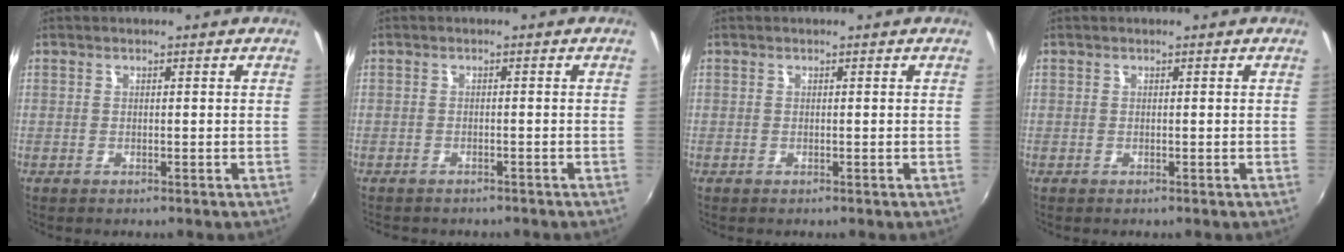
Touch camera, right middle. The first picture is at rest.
{"total": 2.7, "force": [-2.4, 1.0, 0.7], "torque": [-0.023, -0.013, -0.036]}
{"total": 0.0}
{"total": 0.0}